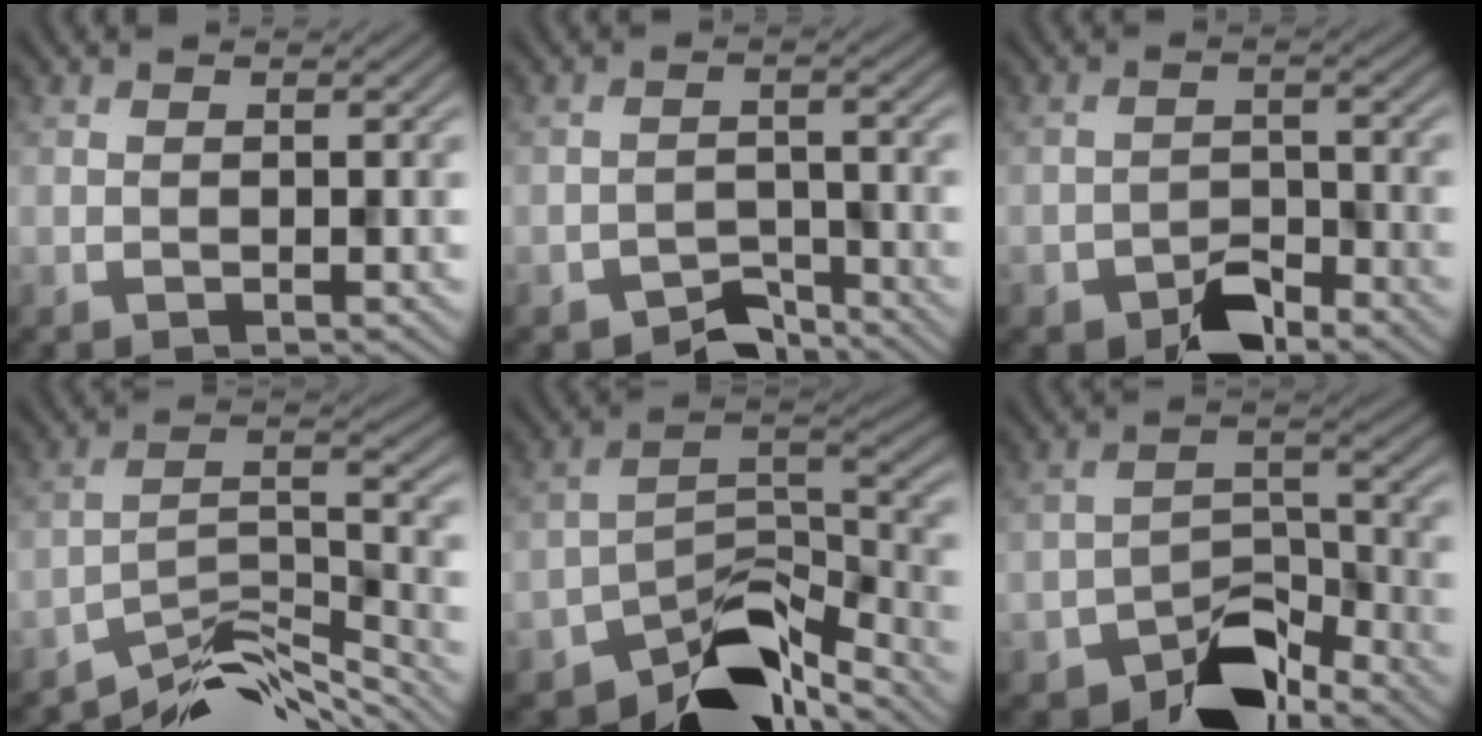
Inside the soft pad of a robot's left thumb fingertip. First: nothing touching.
{"total": 4.0, "force": [-3.3, 1.7, 1.2], "torque": [-0.017, 0.001, -0.061]}
{"total": 5.0, "force": [-3.5, 2.5, 2.5], "torque": [-0.039, 0.000, -0.066]}
{"total": 9.8, "force": [-8.2, 2.3, 4.9], "torque": [-0.085, 0.001, -0.148]}
{"total": 11.6, "force": [-8.6, 5.2, 5.8], "torque": [-0.087, -0.005, -0.152]}
{"total": 9.5, "force": [-7.3, 4.0, 4.5], "torque": [-0.060, -0.001, -0.136]}